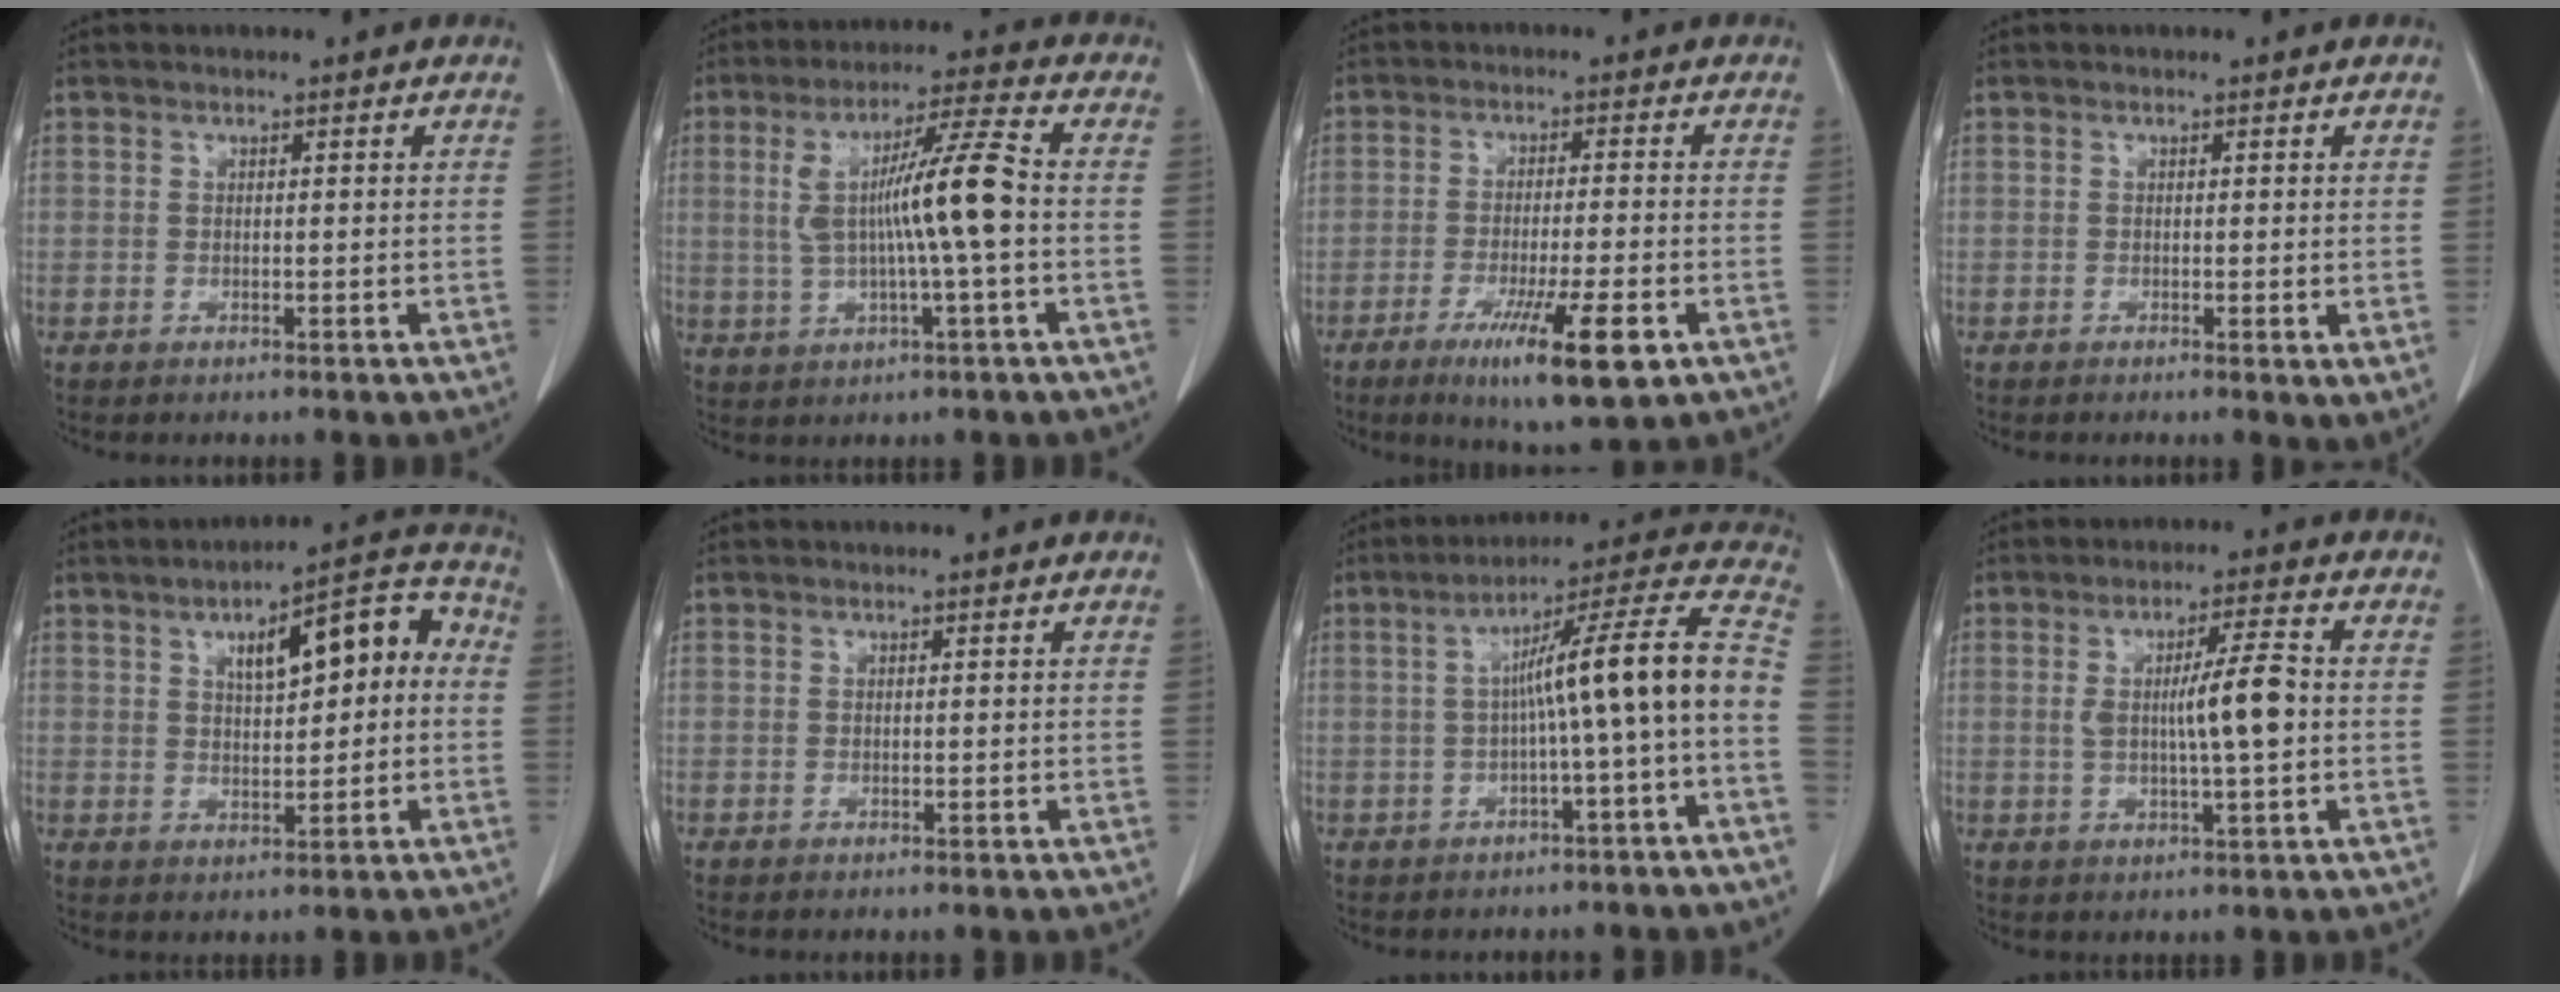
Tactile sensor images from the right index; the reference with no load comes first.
{"total": 11.0, "force": [0.1, -0.1, 11.0], "torque": [-0.207, 0.015, 0.003]}
{"total": 11.2, "force": [-5.4, 0.8, 9.7], "torque": [-0.160, -0.028, -0.081]}
{"total": 1.8, "force": [-0.3, 0.4, 1.7], "torque": [-0.024, -0.006, -0.005]}
{"total": 11.4, "force": [2.1, 4.0, 10.5], "torque": [-0.137, 0.041, 0.029]}
{"total": 0.0}
{"total": 13.8, "force": [-1.8, -0.5, 13.6], "torque": [-0.190, 0.043, -0.030]}
{"total": 7.4, "force": [0.1, 0.4, 7.4], "torque": [-0.126, 0.004, 0.002]}